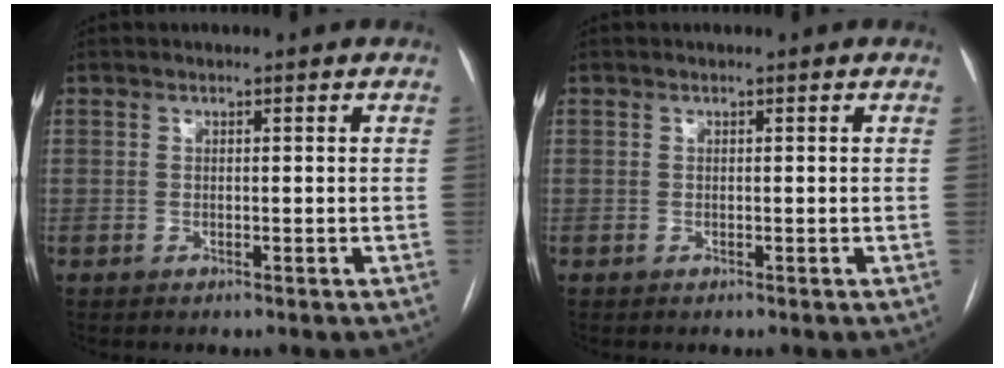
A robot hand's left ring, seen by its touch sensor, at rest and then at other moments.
{"total": 0.0}